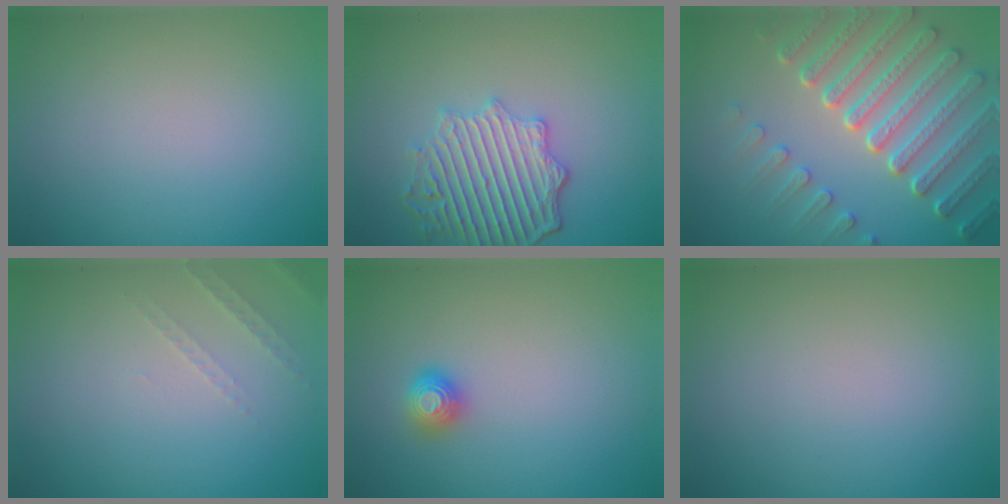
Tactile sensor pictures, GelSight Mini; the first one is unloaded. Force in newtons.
{"total": 5.3, "press": 4.5, "slide": 2.7}
{"total": 7.4, "press": 5.7, "slide": 4.7}
{"total": 1.3, "press": 1.2, "slide": 0.4}
{"total": 1.4, "press": 1.4, "slide": 0.4}
{"total": 0.0}